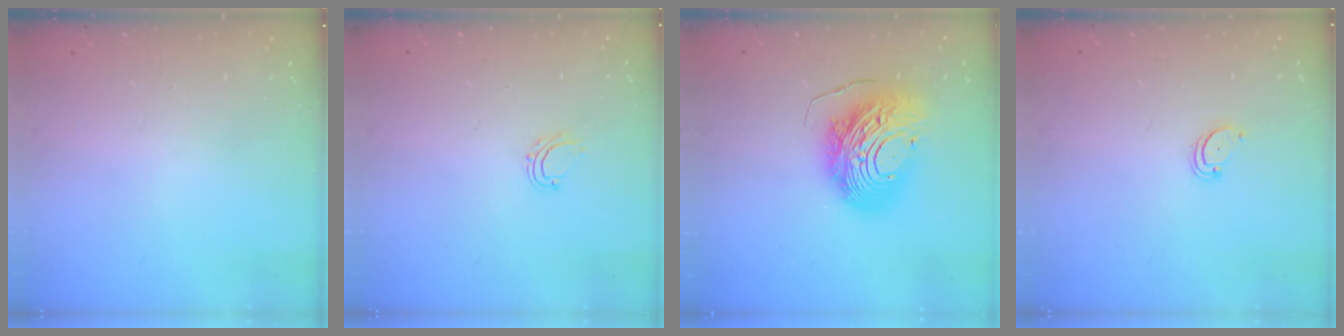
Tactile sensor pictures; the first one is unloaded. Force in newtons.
{"total": 4.9, "press": 4.8, "slide": 0.4}
{"total": 17.9, "press": 17.8, "slide": 1.9}
{"total": 1.8, "press": 1.8, "slide": 0.2}